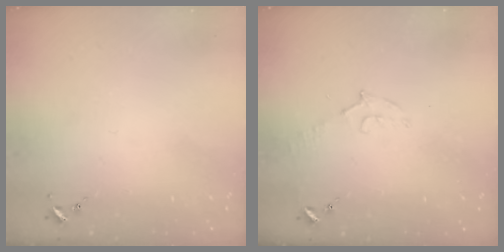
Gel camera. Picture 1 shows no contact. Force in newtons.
{"total": 7.3, "press": 7.2, "slide": 0.9}